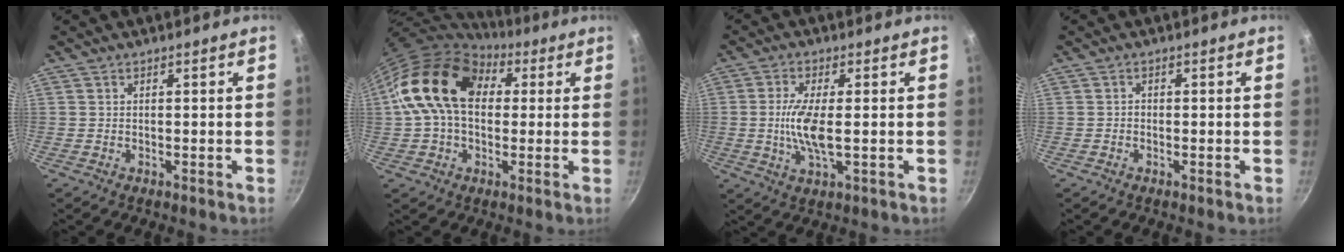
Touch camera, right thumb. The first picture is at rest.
{"total": 17.9, "force": [3.7, 12.6, 12.2], "torque": [-0.187, 0.023, 0.049]}
{"total": 7.8, "force": [-0.3, 2.5, 7.4], "torque": [-0.158, -0.005, -0.007]}
{"total": 0.6, "force": [-0.2, 0.5, 0.3], "torque": [-0.003, 0.002, -0.005]}